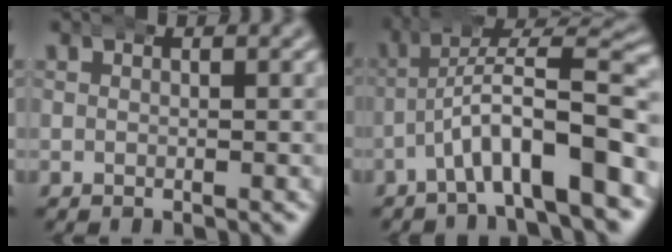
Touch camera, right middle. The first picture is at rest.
{"total": 7.9, "force": [-2.1, 2.9, 7.0], "torque": [-0.105, -0.001, -0.030]}